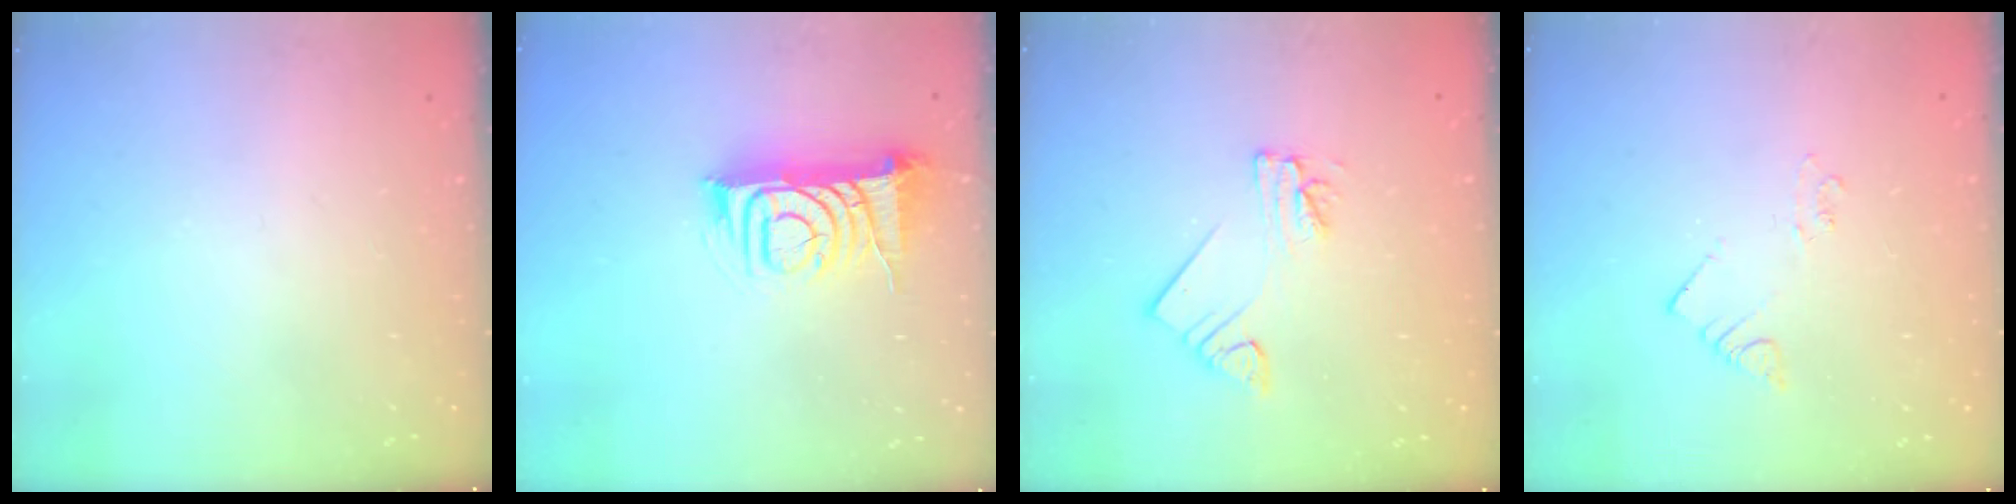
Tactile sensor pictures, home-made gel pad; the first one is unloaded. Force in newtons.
{"total": 10.2, "press": 10.1, "slide": 1.4}
{"total": 3.9, "press": 3.9, "slide": 0.2}
{"total": 1.9, "press": 1.9, "slide": 0.3}